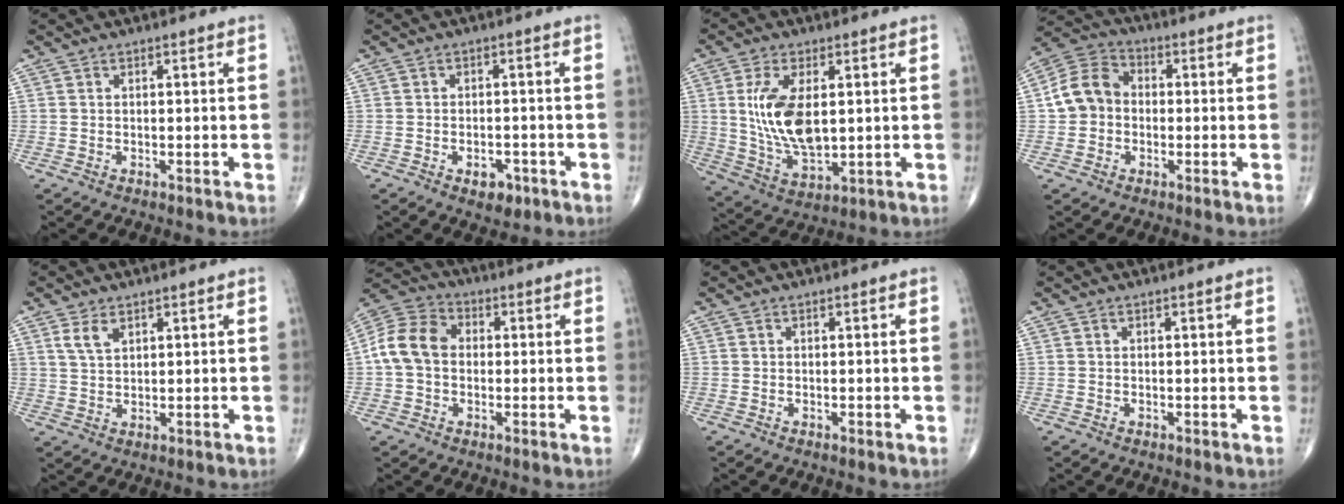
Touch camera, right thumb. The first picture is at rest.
{"total": 4.2, "force": [-2.0, 2.5, 2.7], "torque": [-0.026, 0.009, -0.025]}
{"total": 12.6, "force": [1.9, 6.3, 10.8], "torque": [-0.203, -0.018, 0.046]}
{"total": 8.8, "force": [-0.5, 7.4, 4.8], "torque": [-0.076, 0.030, -0.024]}
{"total": 3.6, "force": [2.0, 1.9, 2.3], "torque": [-0.041, -0.006, 0.045]}
{"total": 10.1, "force": [0.1, 7.8, 6.5], "torque": [-0.119, 0.033, -0.010]}
{"total": 0.0}
{"total": 0.0}